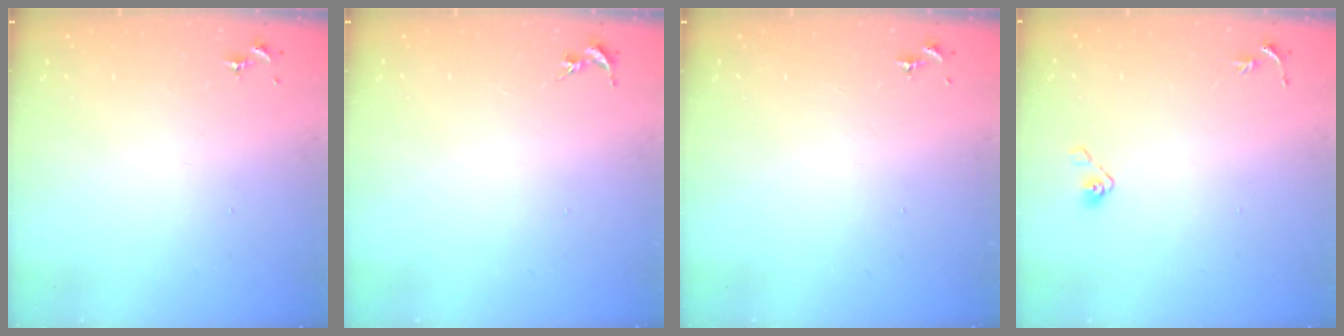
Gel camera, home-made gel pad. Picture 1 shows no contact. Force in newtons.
{"total": 0.0}
{"total": 0.0}
{"total": 5.0, "press": 4.4, "slide": 2.3}